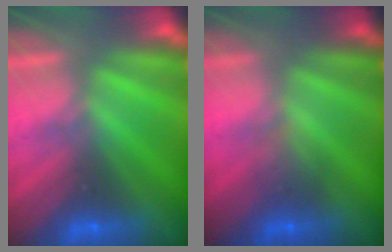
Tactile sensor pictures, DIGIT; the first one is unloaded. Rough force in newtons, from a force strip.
{"total": 1.4}